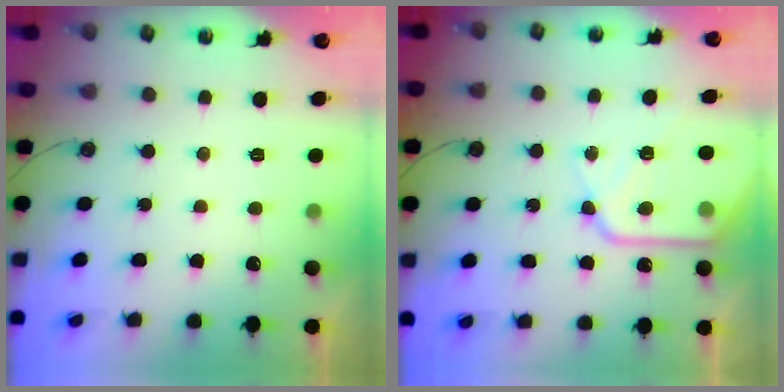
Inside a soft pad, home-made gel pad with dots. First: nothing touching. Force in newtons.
{"total": 13.8, "press": 13.7, "slide": 1.4}